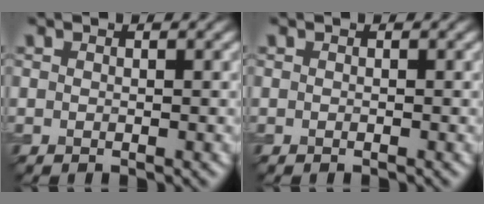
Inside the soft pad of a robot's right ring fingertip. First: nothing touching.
{"total": 0.0}